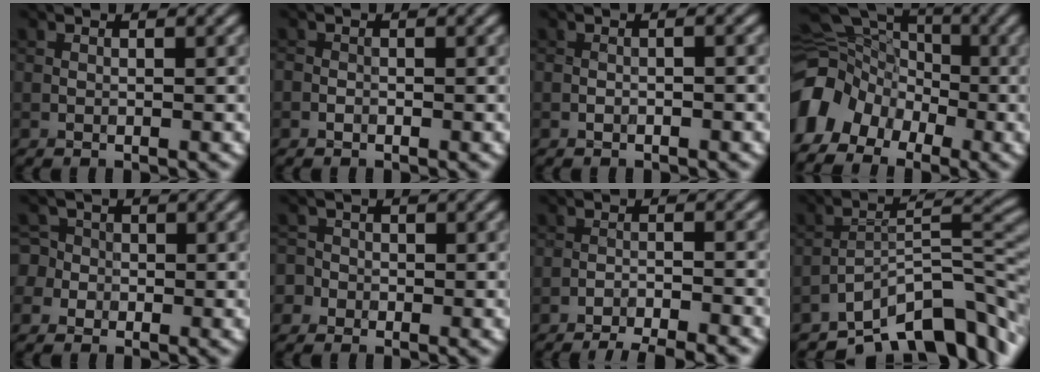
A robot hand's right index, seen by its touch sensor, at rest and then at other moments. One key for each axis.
{"total": 0.6, "fx": -0.4, "fy": 0.4, "fz": 0.1, "tx": 0.001, "ty": -0.002, "tz": -0.008}
{"total": 0.7, "fx": -0.5, "fy": 0.3, "fz": 0.4, "tx": -0.007, "ty": 0.001, "tz": -0.008}
{"total": 9.6, "fx": -3.3, "fy": 7.5, "fz": 5.0, "tx": -0.101, "ty": -0.002, "tz": -0.072}
{"total": 4.7, "fx": -0.7, "fy": 4.5, "fz": 1.4, "tx": -0.015, "ty": 0.023, "tz": -0.051}
{"total": 2.8, "fx": -1.1, "fy": 2.5, "fz": 0.5, "tx": 0.012, "ty": 0.010, "tz": -0.038}
{"total": 6.5, "fx": -6.1, "fy": 1.2, "fz": 2.1, "tx": -0.024, "ty": 0.008, "tz": -0.084}
{"total": 10.0, "fx": -7.7, "fy": 3.2, "fz": 5.5, "tx": -0.060, "ty": 0.005, "tz": -0.143}